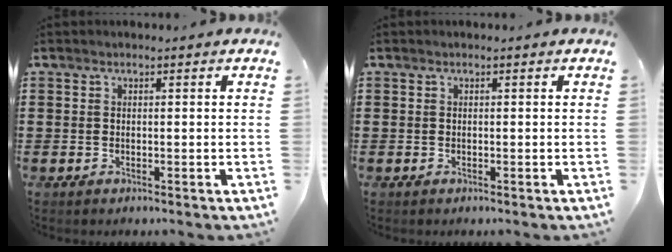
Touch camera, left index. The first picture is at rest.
{"total": 0.0}